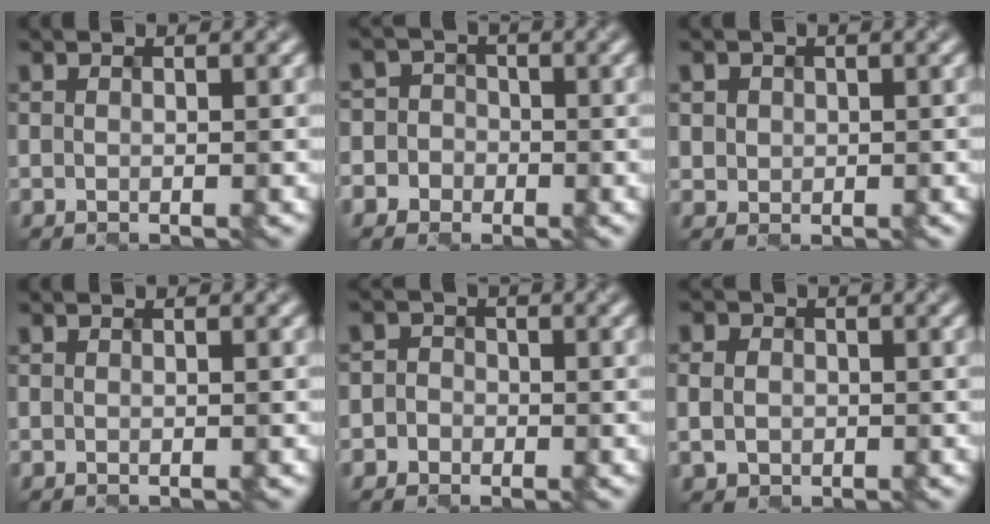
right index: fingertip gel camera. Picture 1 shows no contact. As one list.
[{"total": 3.2, "force": [-1.2, 3.0, -0.3], "torque": [0.034, 0.021, -0.043]}, {"total": 1.2, "force": [0.2, 1.1, -0.2], "torque": [-0.011, -0.002, 0.015]}, {"total": 0.0}, {"total": 2.0, "force": [-1.1, 1.6, -0.4], "torque": [0.021, 0.002, -0.026]}, {"total": 2.2, "force": [-0.5, 2.1, 0.6], "torque": [-0.018, 0.001, -0.004]}]